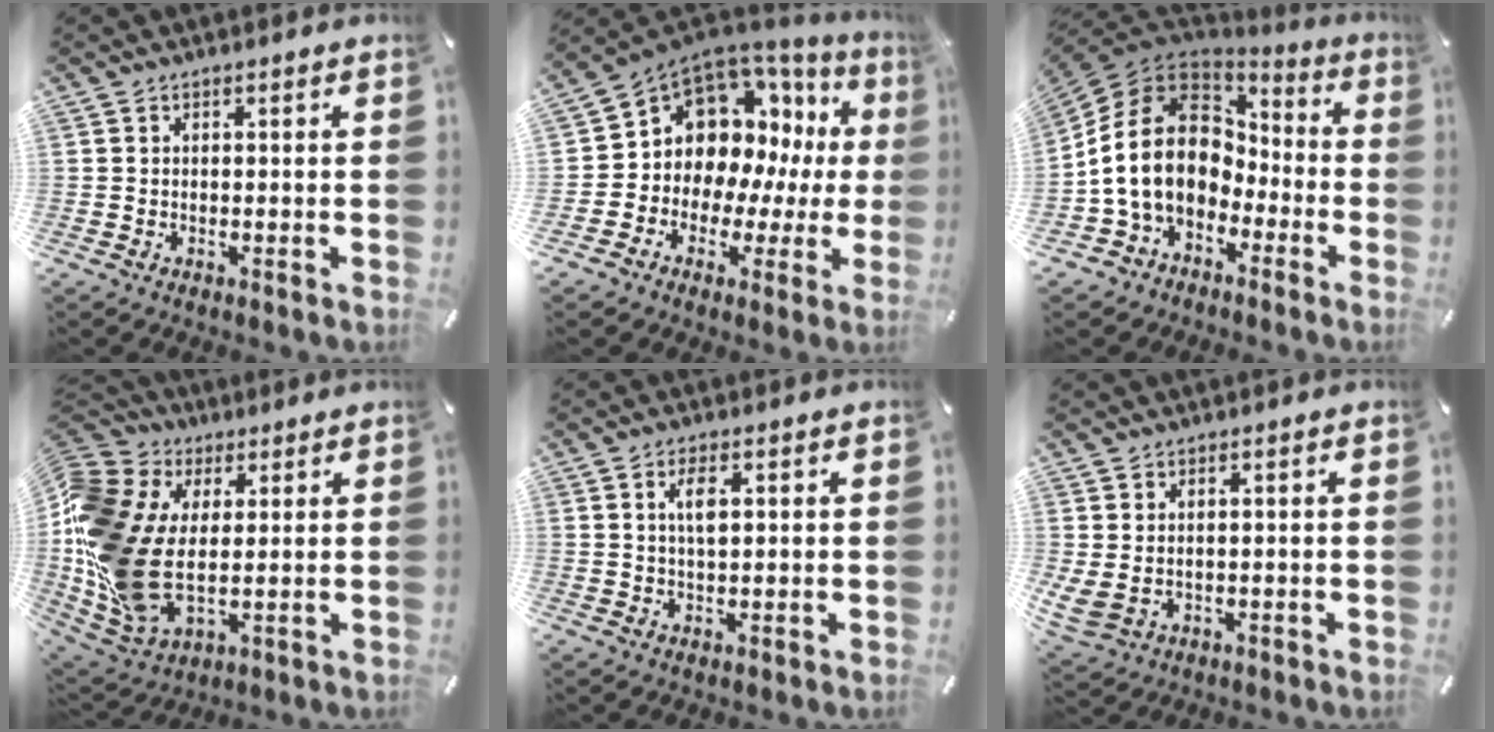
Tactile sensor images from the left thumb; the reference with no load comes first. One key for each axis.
{"total": 9.8, "fx": 3.8, "fy": 8.5, "fz": 3.2, "tx": -0.066, "ty": -0.054, "tz": 0.078}
{"total": 16.7, "fx": -0.8, "fy": 13.0, "fz": 10.4, "tx": -0.237, "ty": 0.010, "tz": -0.016}
{"total": 15.9, "fx": 0.6, "fy": 12.2, "fz": 10.3, "tx": -0.270, "ty": -0.020, "tz": 0.010}
{"total": 4.2, "fx": 1.2, "fy": 1.5, "fz": 3.8, "tx": -0.080, "ty": 0.005, "tz": 0.019}
{"total": 3.4, "fx": 1.8, "fy": 2.1, "fz": 2.1, "tx": -0.058, "ty": -0.012, "tz": 0.032}